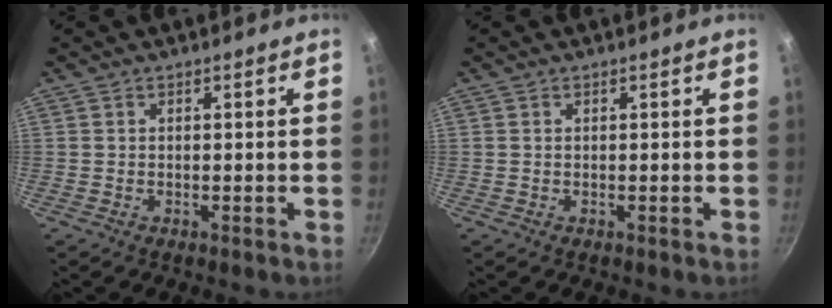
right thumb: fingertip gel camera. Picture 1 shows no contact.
{"total": 0.0}